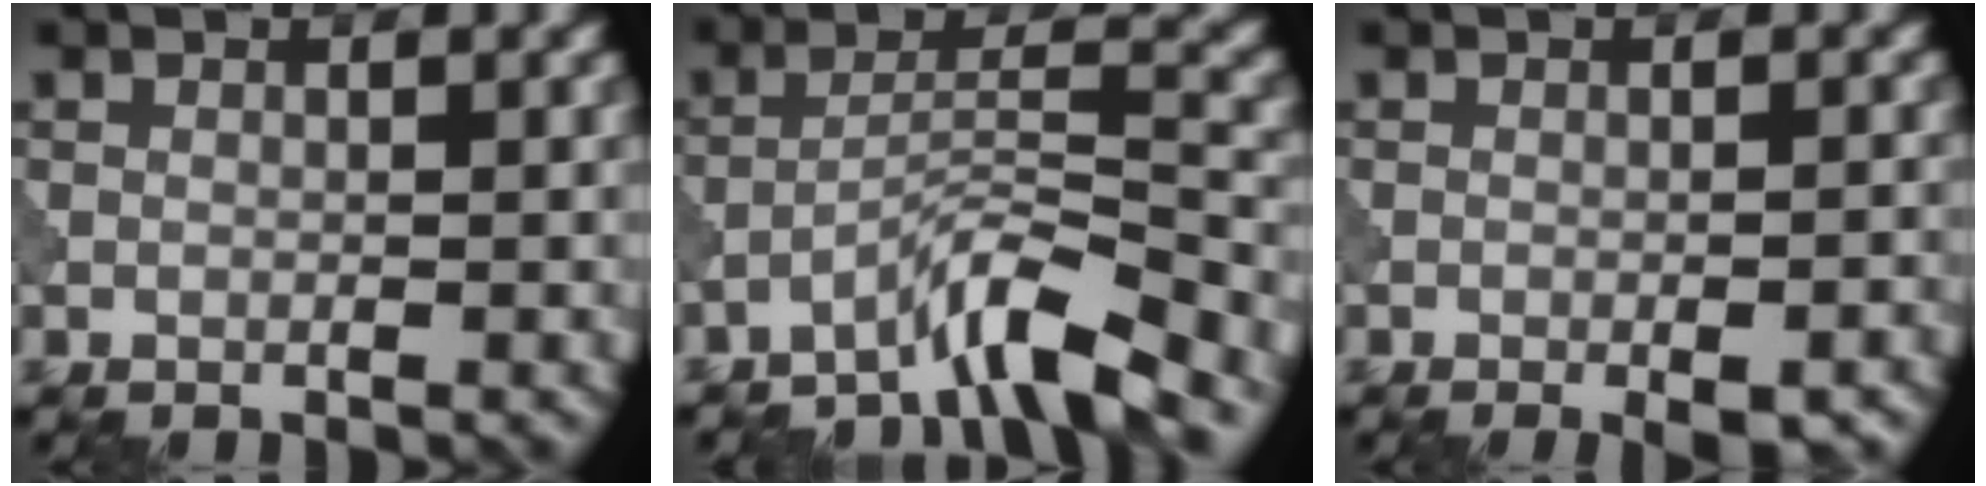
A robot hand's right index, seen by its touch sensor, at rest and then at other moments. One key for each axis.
{"total": 5.5, "fx": -4.4, "fy": 0.3, "fz": 3.3, "tx": -0.055, "ty": 0.014, "tz": -0.088}
{"total": 3.3, "fx": -2.0, "fy": 0.8, "fz": 2.5, "tx": -0.038, "ty": 0.003, "tz": -0.021}